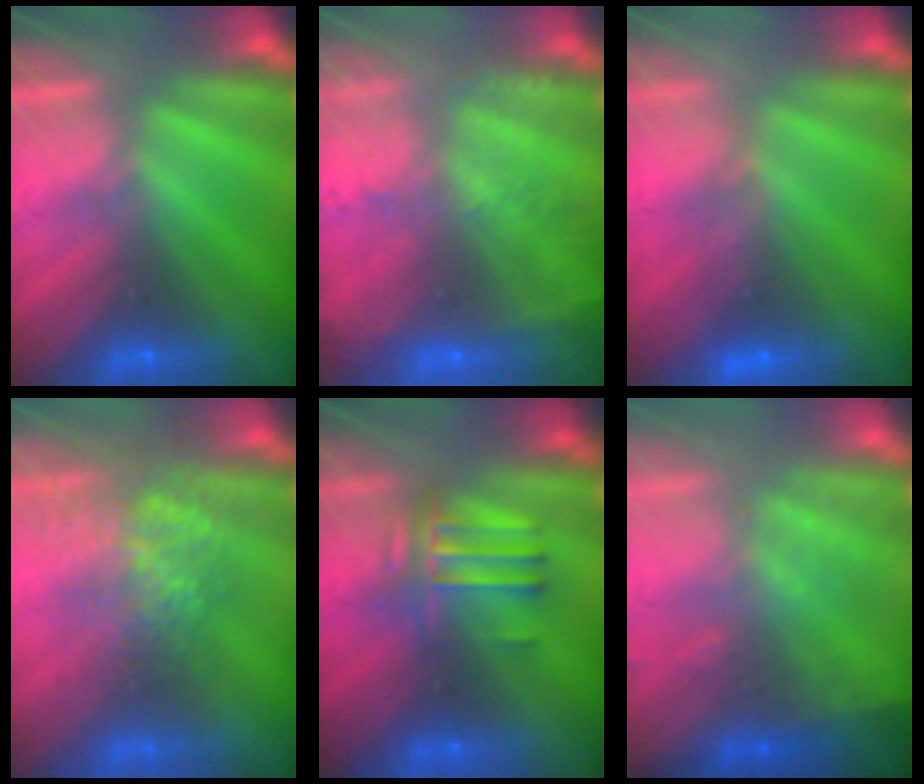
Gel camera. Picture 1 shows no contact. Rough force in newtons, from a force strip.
{"total": 7.0}
{"total": 3.8}
{"total": 3.7}
{"total": 4.6}
{"total": 2.6}